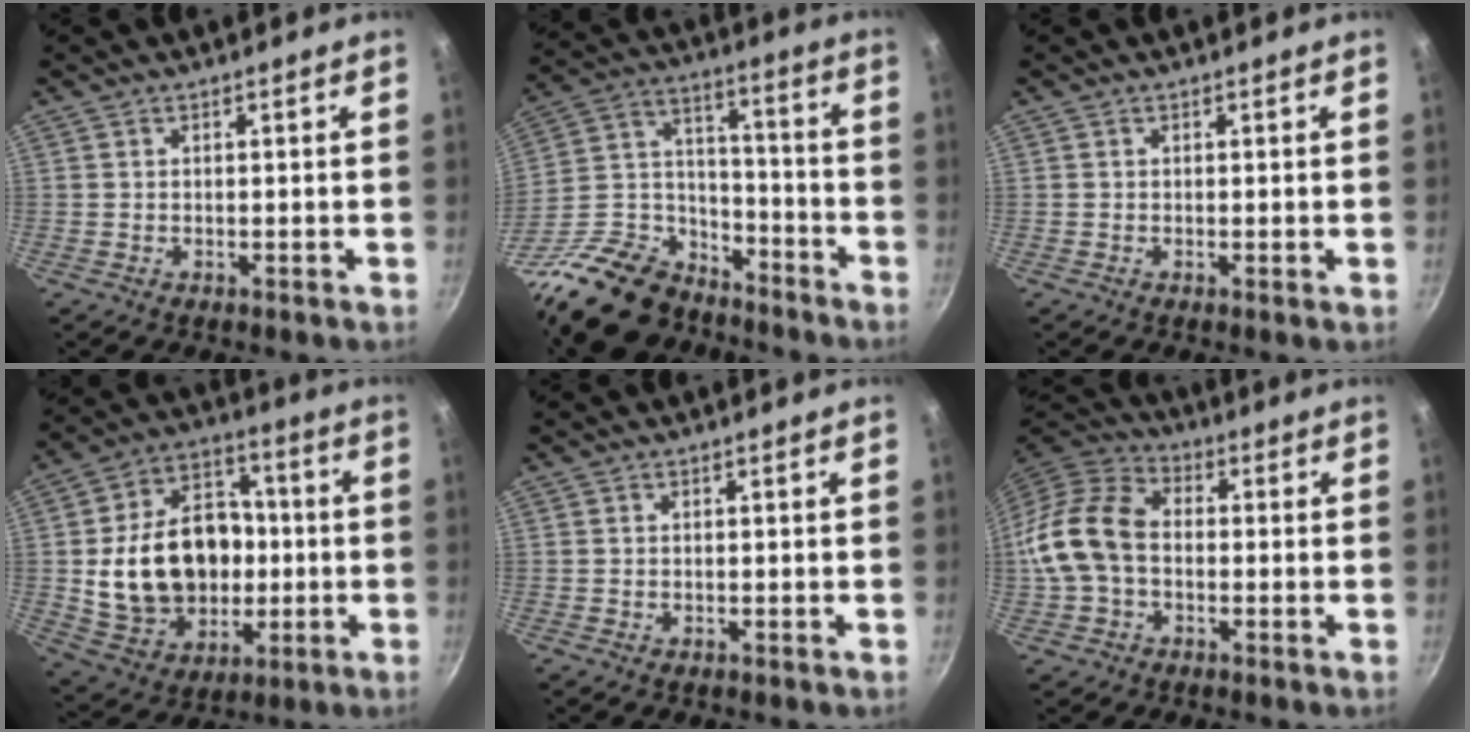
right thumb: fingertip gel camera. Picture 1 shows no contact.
{"total": 22.4, "force": [-16.2, 12.3, 9.4], "torque": [-0.158, 0.099, -0.282]}
{"total": 0.0}
{"total": 21.9, "force": [-1.0, 16.4, 14.4], "torque": [-0.212, 0.033, -0.004]}
{"total": 0.0}
{"total": 14.0, "force": [-1.2, 10.0, 9.8], "torque": [-0.169, 0.037, -0.038]}